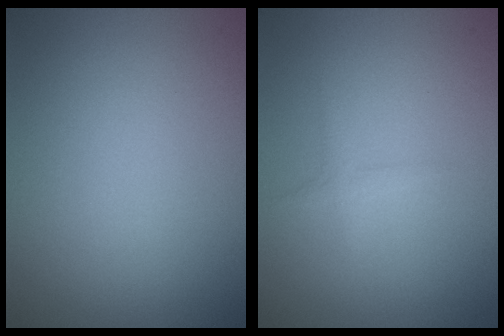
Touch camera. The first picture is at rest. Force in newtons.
{"total": 0.8, "press": 0.8, "slide": 0.1}